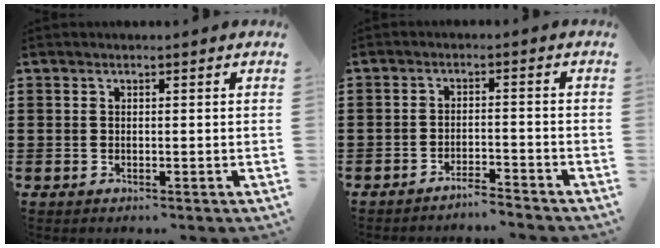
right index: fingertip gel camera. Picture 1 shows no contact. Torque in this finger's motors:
{"motor_torque": [0.29, 0.75, -0.05, -0.07]}